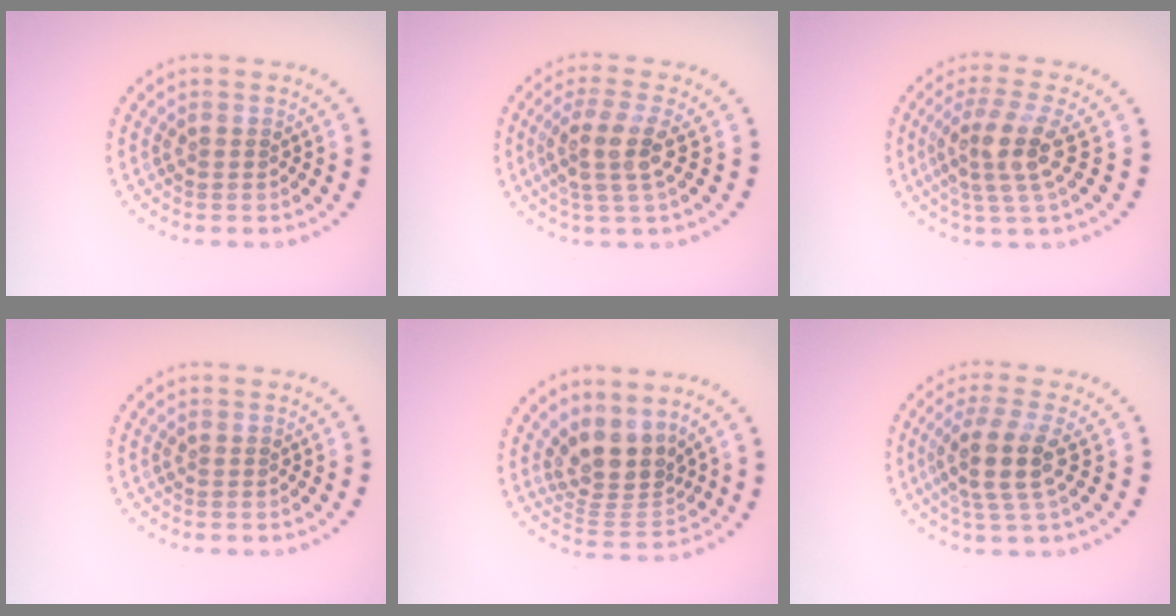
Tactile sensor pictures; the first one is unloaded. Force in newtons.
{"total": 3.5, "press": 2.7, "slide": 2.2}
{"total": 3.8, "press": 2.8, "slide": 2.7}
{"total": 0.0}
{"total": 4.1, "press": 3.1, "slide": 2.6}
{"total": 3.7, "press": 2.9, "slide": 2.3}